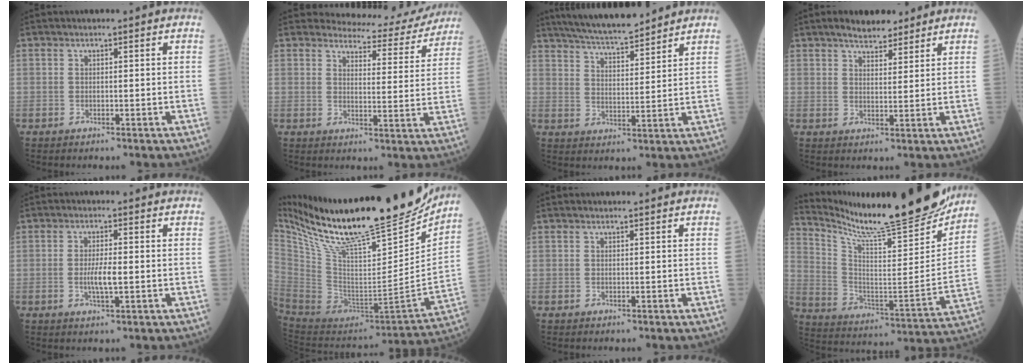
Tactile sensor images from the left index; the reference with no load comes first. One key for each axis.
{"total": 11.2, "fx": 10.9, "fy": 2.6, "fz": 0.8, "tx": 0.004, "ty": -0.021, "tz": 0.116}
{"total": 12.4, "fx": 11.2, "fy": 1.5, "fz": 5.1, "tx": -0.093, "ty": 0.013, "tz": 0.185}
{"total": 5.5, "fx": 4.6, "fy": 2.0, "fz": 2.3, "tx": -0.038, "ty": 0.011, "tz": 0.077}
{"total": 3.5, "fx": -0.5, "fy": 0.5, "fz": 3.4, "tx": -0.070, "ty": -0.004, "tz": -0.008}
{"total": 31.5, "fx": 25.2, "fy": 4.6, "fz": 18.5, "tx": -0.313, "ty": -0.038, "tz": 0.399}
{"total": 0.6, "fx": 0.5, "fy": 0.0, "fz": 0.2, "tx": -0.006, "ty": 0.005, "tz": 0.010}
{"total": 25.2, "fx": 22.4, "fy": 1.7, "fz": 11.5, "tx": -0.204, "ty": -0.079, "tz": 0.333}